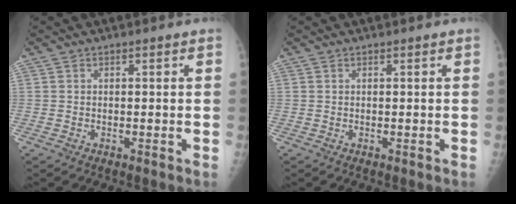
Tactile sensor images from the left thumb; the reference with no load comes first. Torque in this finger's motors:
{"motor_torque": [0.01, 0.02, 0.00, 0.00, 0.00]}